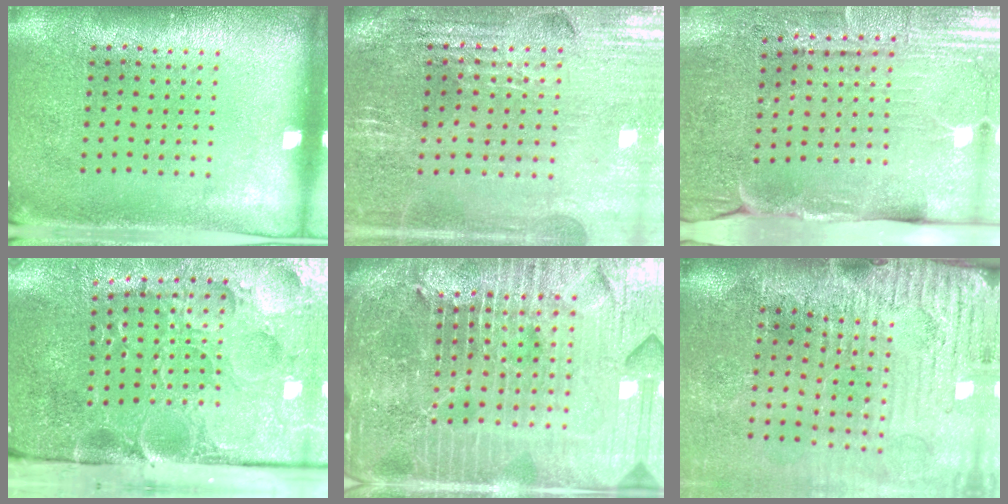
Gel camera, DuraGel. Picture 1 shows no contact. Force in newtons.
{"total": 2.8, "press": 2.7, "slide": 0.5}
{"total": 3.7, "press": 3.5, "slide": 1.2}
{"total": 5.5, "press": 4.2, "slide": 3.5}
{"total": 6.9, "press": 6.0, "slide": 3.4}
{"total": 4.6, "press": 4.0, "slide": 2.4}